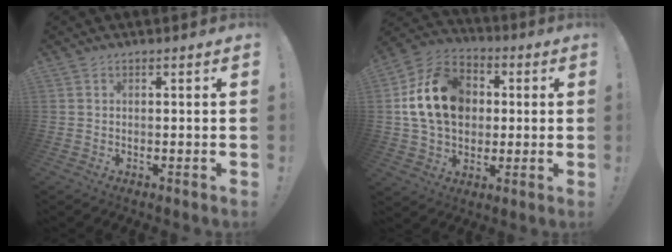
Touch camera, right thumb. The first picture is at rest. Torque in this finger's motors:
{"motor_torque": [0.43, 0.50, 0.38, 0.03, 0.25]}